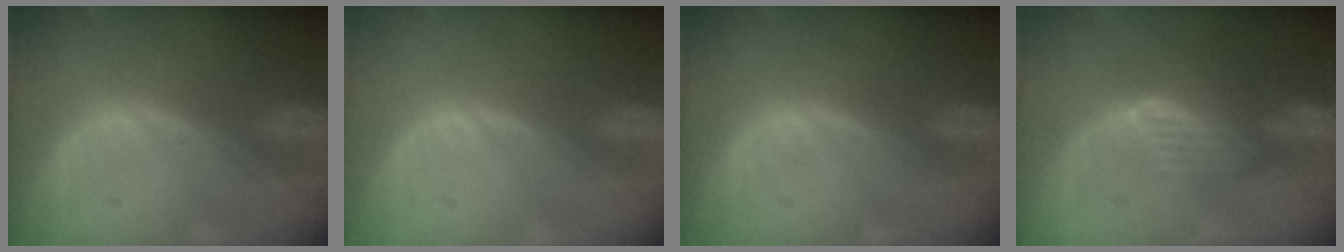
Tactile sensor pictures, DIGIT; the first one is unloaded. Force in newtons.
{"total": 0.0}
{"total": 0.0}
{"total": 8.1, "press": 7.3, "slide": 3.6}